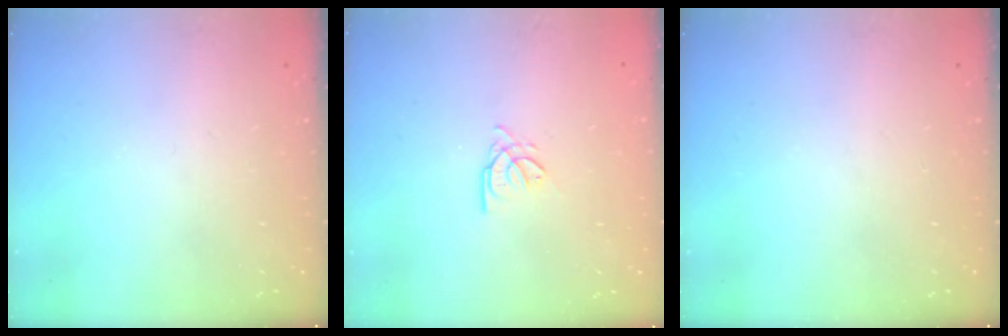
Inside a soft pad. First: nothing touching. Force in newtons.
{"total": 3.1, "press": 3.1, "slide": 0.1}
{"total": 0.0}